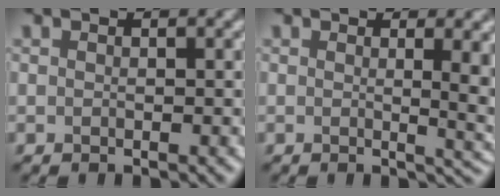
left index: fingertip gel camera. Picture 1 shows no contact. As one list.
[{"total": 6.1, "force": [0.6, 2.2, 5.7], "torque": [-0.042, -0.003, 0.010]}]